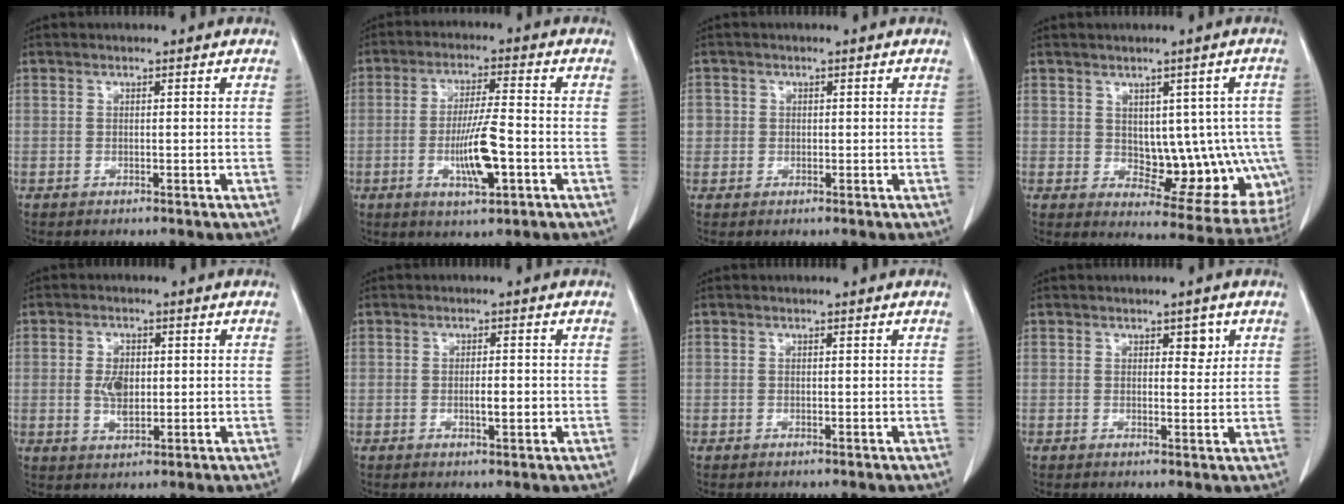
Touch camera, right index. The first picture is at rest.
{"total": 8.2, "force": [-2.4, 0.9, 7.8], "torque": [-0.143, -0.005, -0.043]}
{"total": 1.7, "force": [0.1, 1.7, 0.3], "torque": [0.003, 0.004, 0.001]}
{"total": 12.2, "force": [-0.6, 6.9, 10.0], "torque": [-0.096, 0.013, 0.011]}
{"total": 4.4, "force": [0.1, 2.5, 3.7], "torque": [-0.071, 0.001, 0.007]}
{"total": 2.4, "force": [-0.5, 0.4, 2.3], "torque": [-0.042, -0.001, -0.006]}
{"total": 0.0}
{"total": 2.1, "force": [1.0, 1.2, 1.5], "torque": [-0.012, -0.002, 0.014]}